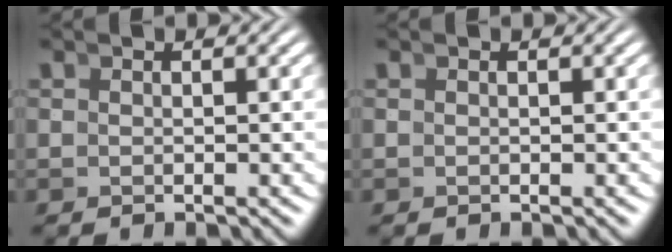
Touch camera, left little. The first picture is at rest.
{"total": 0.0}